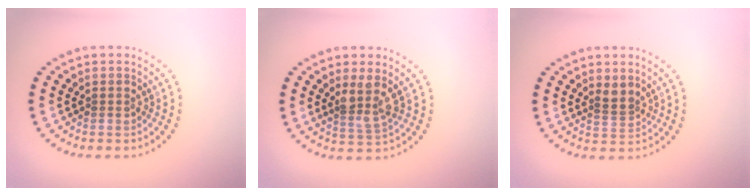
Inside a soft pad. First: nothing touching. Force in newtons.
{"total": 2.5, "press": 1.9, "slide": 1.6}
{"total": 1.3, "press": 0.9, "slide": 1.0}